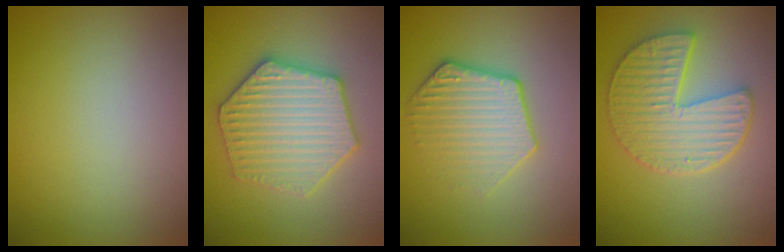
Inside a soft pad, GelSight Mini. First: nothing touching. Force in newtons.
{"total": 6.2, "press": 6.2, "slide": 1.0}
{"total": 3.5, "press": 3.3, "slide": 0.9}
{"total": 5.4, "press": 4.5, "slide": 3.0}